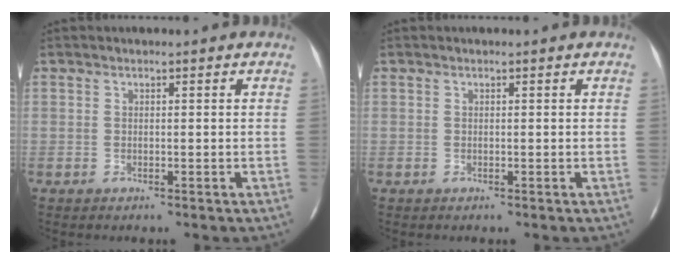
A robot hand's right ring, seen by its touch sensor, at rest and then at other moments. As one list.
[{"total": 0.0}]